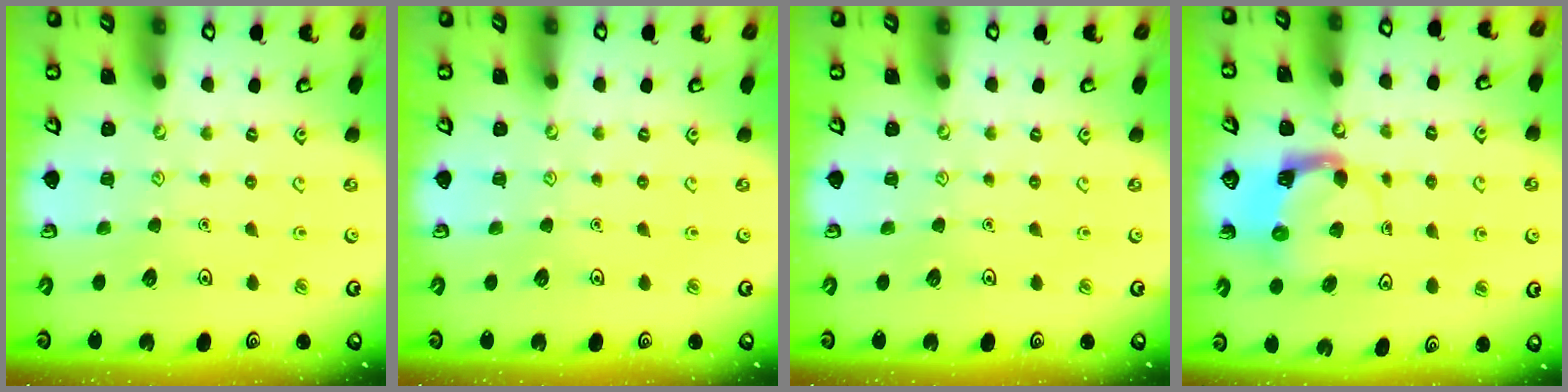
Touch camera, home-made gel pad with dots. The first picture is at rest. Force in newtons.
{"total": 0.0}
{"total": 0.0}
{"total": 3.9, "press": 3.8, "slide": 0.7}